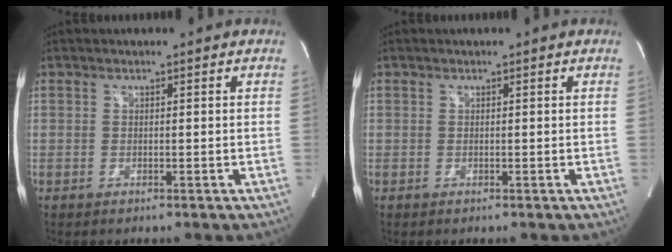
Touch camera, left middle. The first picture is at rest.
{"total": 0.0}